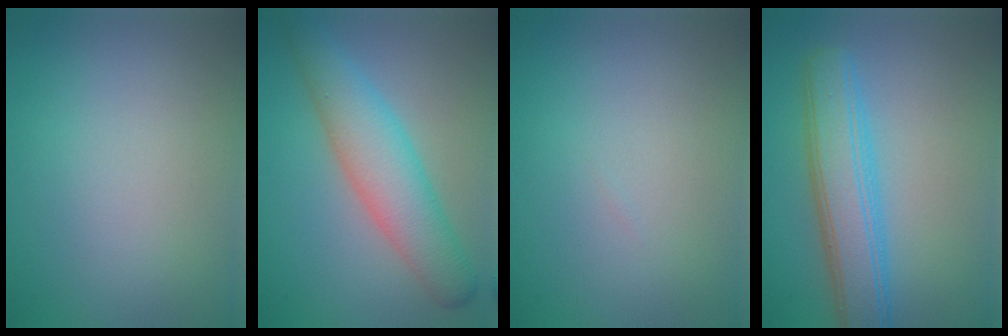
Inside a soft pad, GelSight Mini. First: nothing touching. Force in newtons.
{"total": 5.5, "press": 5.5, "slide": 0.1}
{"total": 0.0}
{"total": 5.5, "press": 5.5, "slide": 0.2}